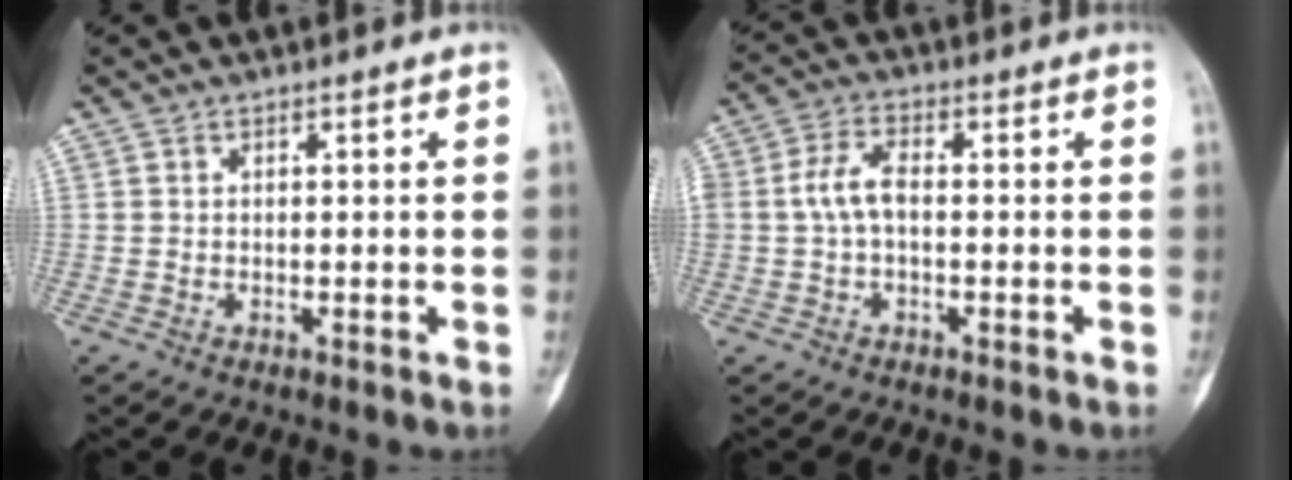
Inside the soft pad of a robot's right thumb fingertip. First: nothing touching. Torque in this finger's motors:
{"motor_torque": [0.18, 0.19, 1.05, -0.07, 0.05]}